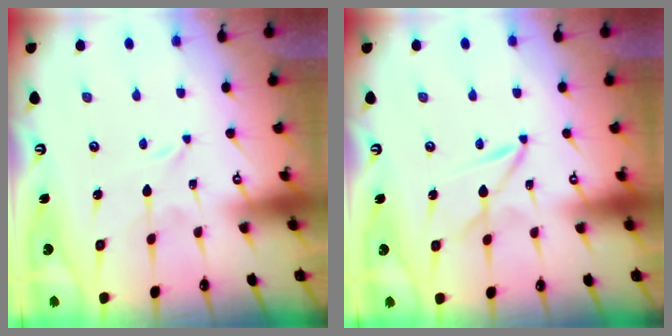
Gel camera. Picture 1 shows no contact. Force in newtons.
{"total": 2.1, "press": 2.1, "slide": 0.2}